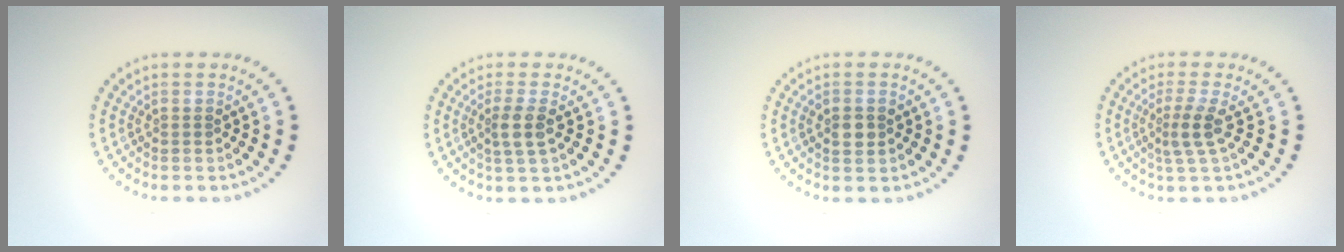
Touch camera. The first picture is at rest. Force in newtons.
{"total": 2.1, "press": 1.8, "slide": 1.2}
{"total": 2.0, "press": 2.0, "slide": 0.2}
{"total": 2.4, "press": 1.7, "slide": 1.7}